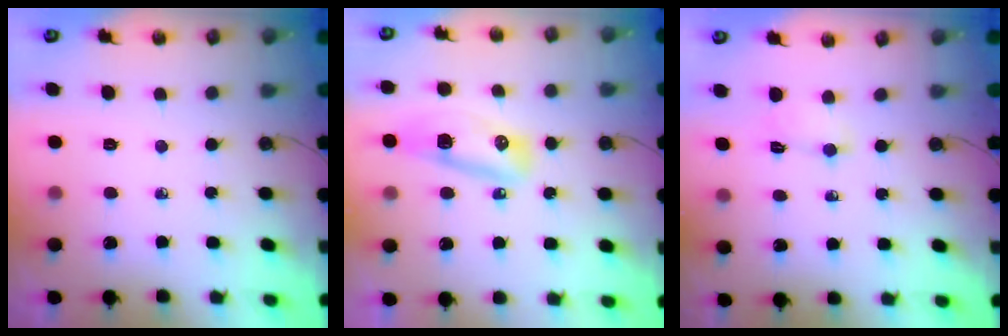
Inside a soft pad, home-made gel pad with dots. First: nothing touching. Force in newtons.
{"total": 16.6, "press": 11.7, "slide": 11.7}
{"total": 3.2, "press": 3.1, "slide": 1.0}